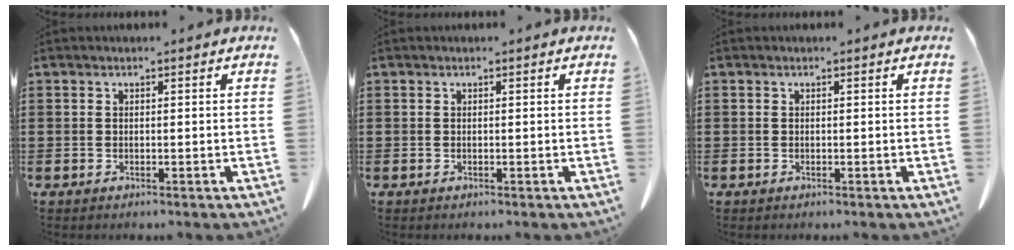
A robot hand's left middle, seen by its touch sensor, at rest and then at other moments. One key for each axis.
{"total": 0.0}
{"total": 0.0}